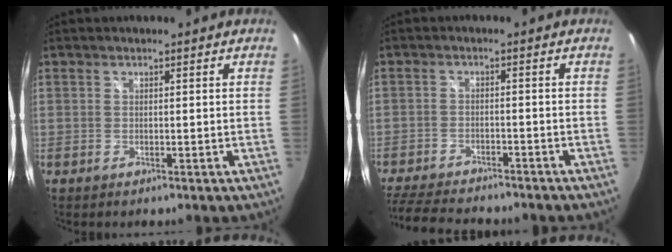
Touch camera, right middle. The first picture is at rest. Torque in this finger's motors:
{"motor_torque": [1.11, -1.03, 0.13, 0.05]}